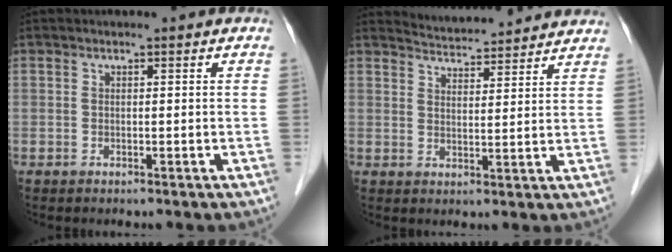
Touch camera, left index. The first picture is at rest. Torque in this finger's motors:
{"motor_torque": [0.32, -0.33, -0.04, -0.03]}